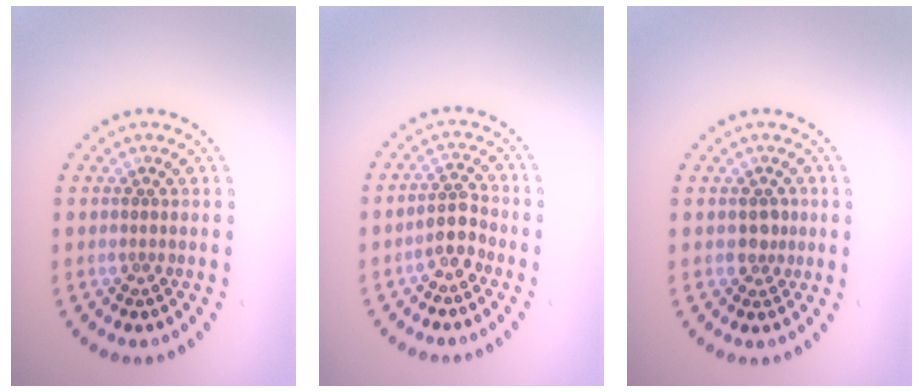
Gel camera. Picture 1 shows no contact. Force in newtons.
{"total": 2.4, "press": 2.1, "slide": 1.0}
{"total": 1.4, "press": 1.4, "slide": 0.5}